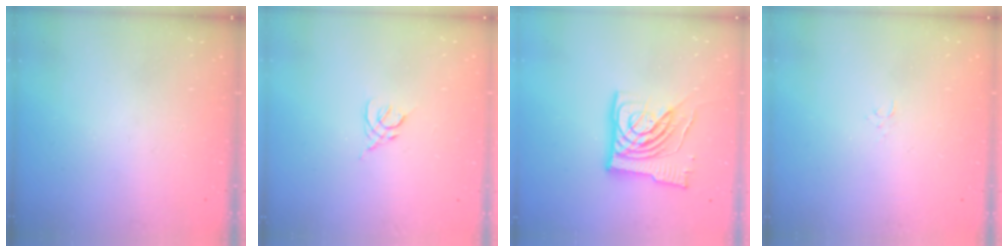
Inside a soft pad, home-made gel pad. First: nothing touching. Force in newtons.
{"total": 2.8, "press": 2.8, "slide": 0.7}
{"total": 14.1, "press": 13.9, "slide": 2.0}
{"total": 2.4, "press": 2.4, "slide": 0.3}